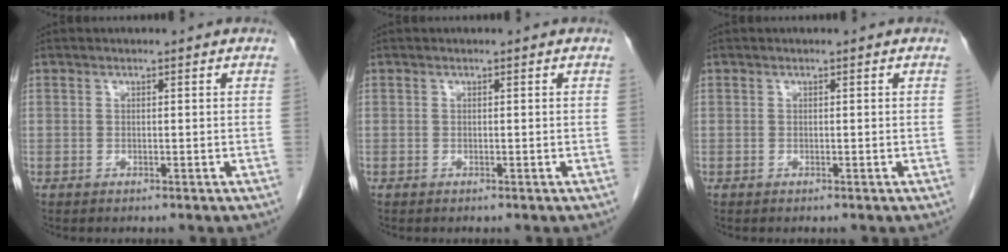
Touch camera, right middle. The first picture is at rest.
{"total": 0.0}
{"total": 0.0}